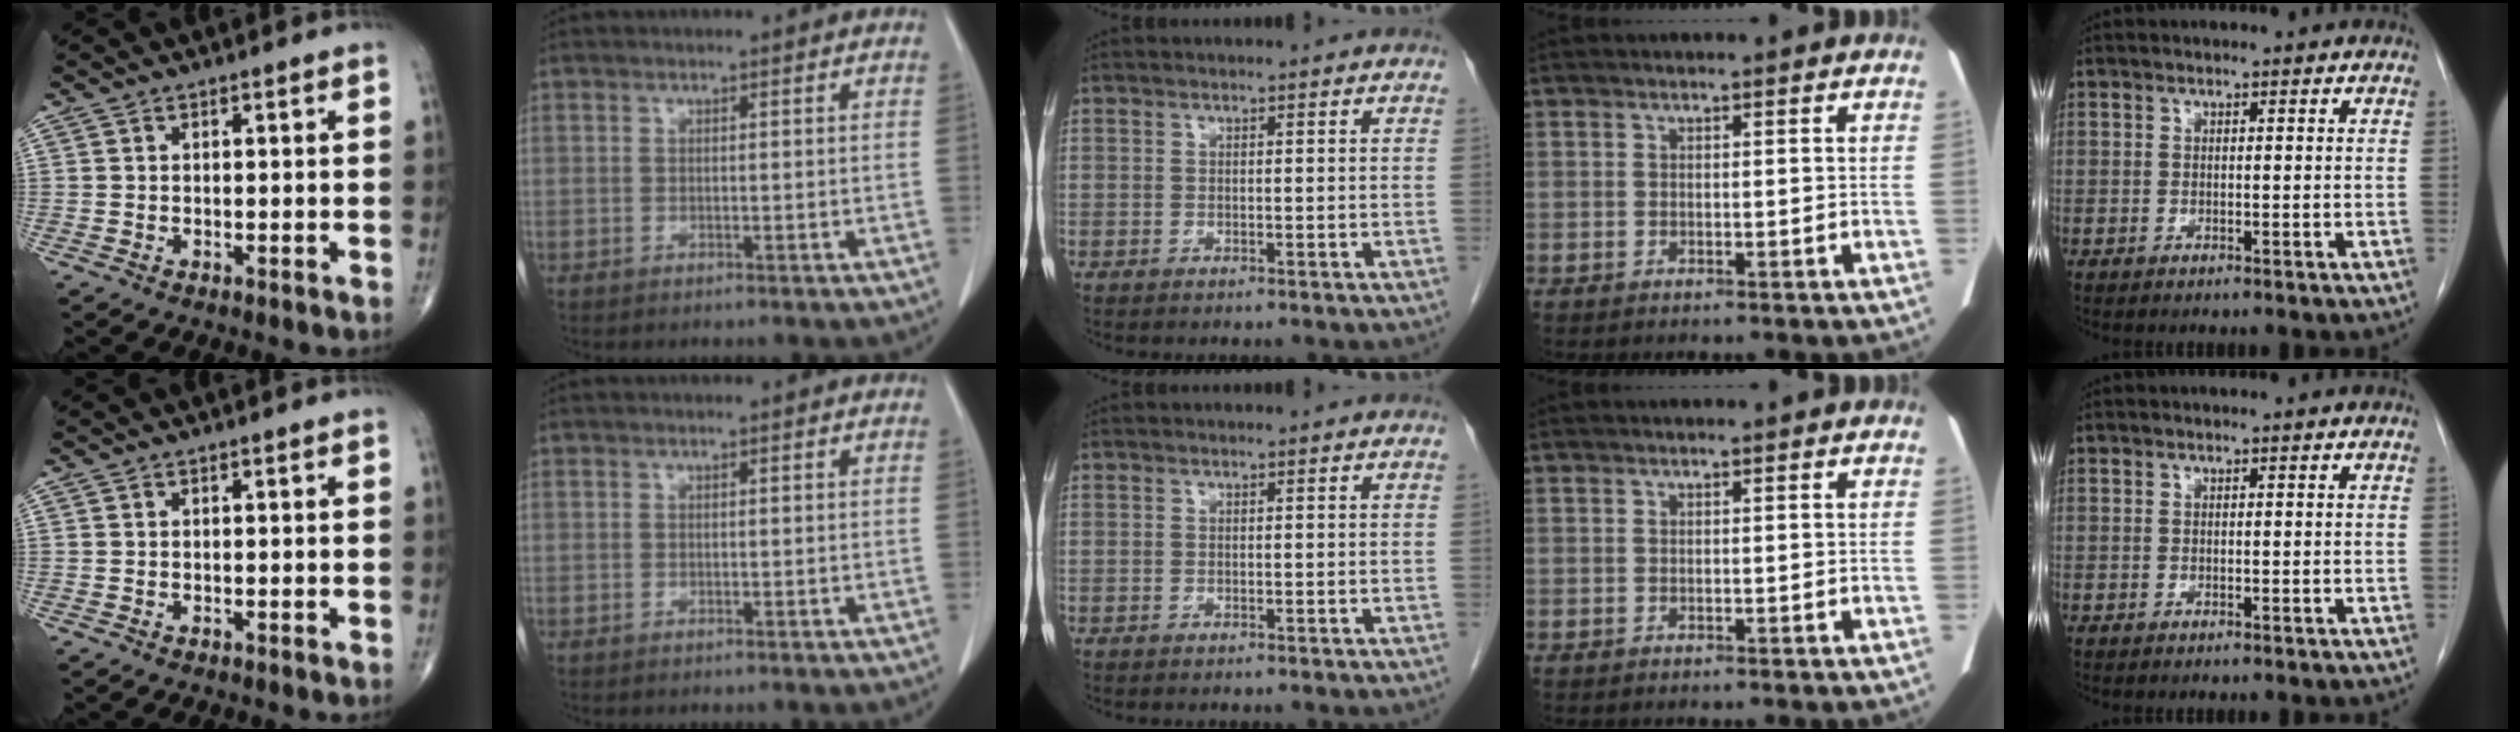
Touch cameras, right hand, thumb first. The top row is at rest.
{}